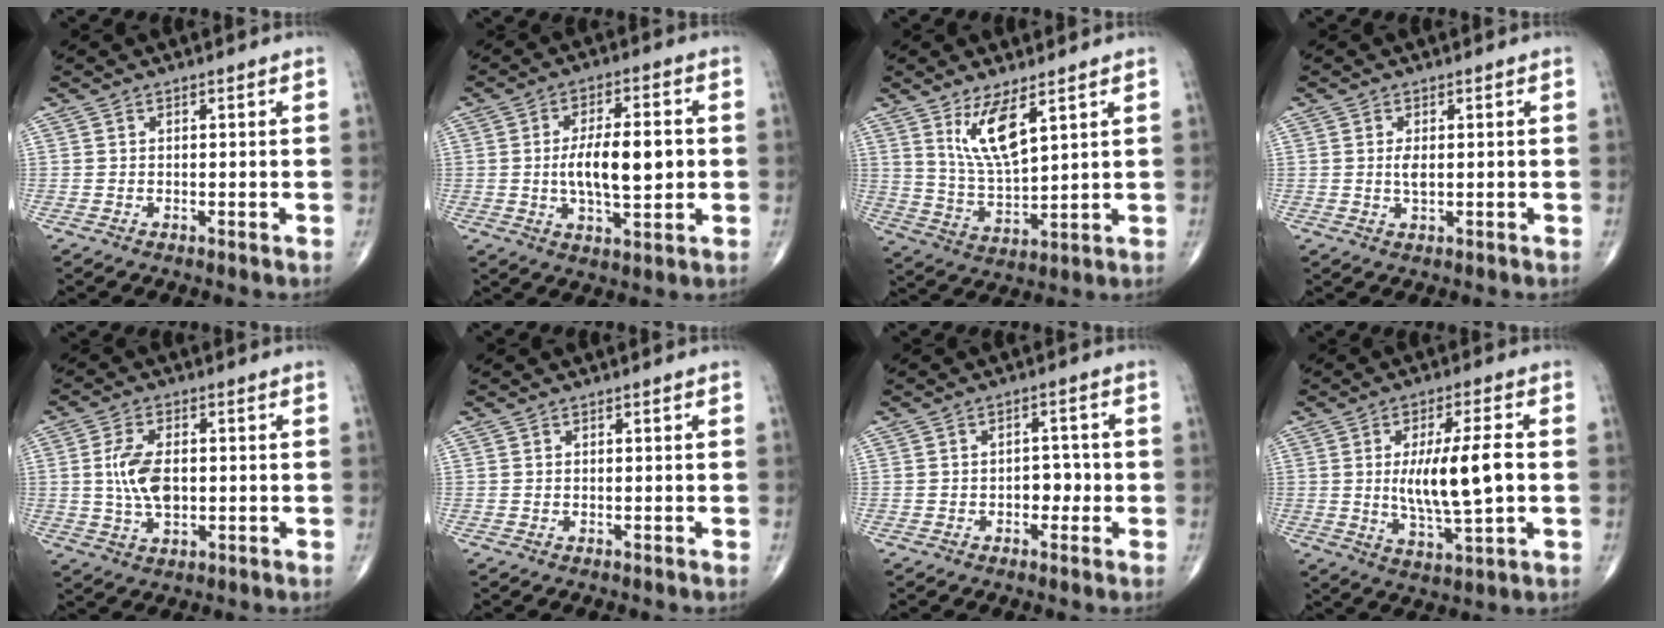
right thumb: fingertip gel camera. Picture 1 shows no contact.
{"total": 11.9, "force": [-0.1, 4.7, 10.9], "torque": [-0.178, 0.004, 0.000]}
{"total": 9.7, "force": [4.9, 2.9, 7.8], "torque": [-0.146, -0.037, 0.108]}
{"total": 2.0, "force": [0.2, 0.8, 1.9], "torque": [-0.036, -0.003, 0.003]}
{"total": 8.0, "force": [0.3, 4.3, 6.7], "torque": [-0.131, -0.001, 0.005]}
{"total": 0.0}
{"total": 3.5, "force": [-0.8, 2.5, 2.4], "torque": [-0.011, 0.012, -0.017]}
{"total": 12.8, "force": [0.3, 3.4, 12.3], "torque": [-0.219, -0.008, 0.011]}